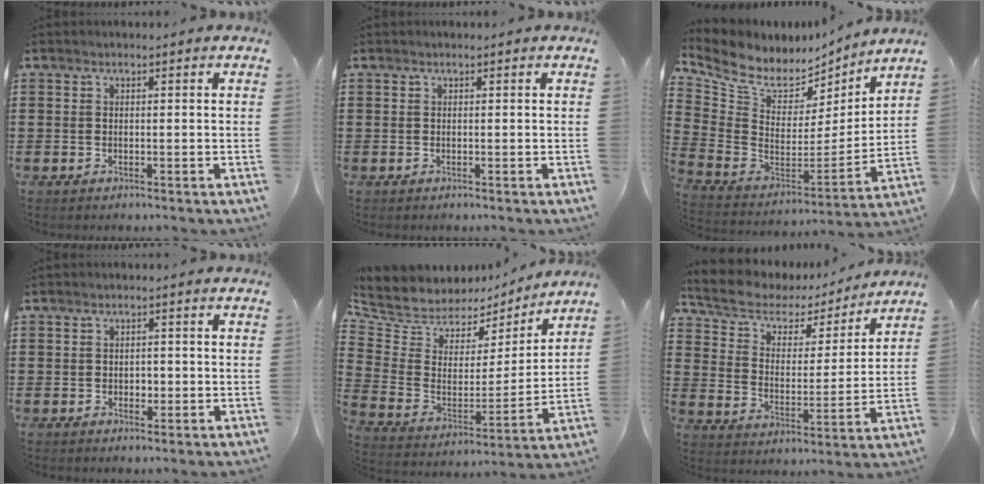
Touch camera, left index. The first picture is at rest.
{"total": 0.0}
{"total": 7.4, "force": [5.8, 3.8, 2.4], "torque": [-0.088, -0.045, 0.103]}
{"total": 1.5, "force": [-0.2, 1.2, 1.0], "torque": [-0.020, 0.006, -0.006]}
{"total": 5.9, "force": [4.9, 3.4, 0.1], "torque": [-0.043, -0.045, 0.087]}
{"total": 5.2, "force": [4.1, 2.6, 1.8], "torque": [-0.063, -0.024, 0.064]}